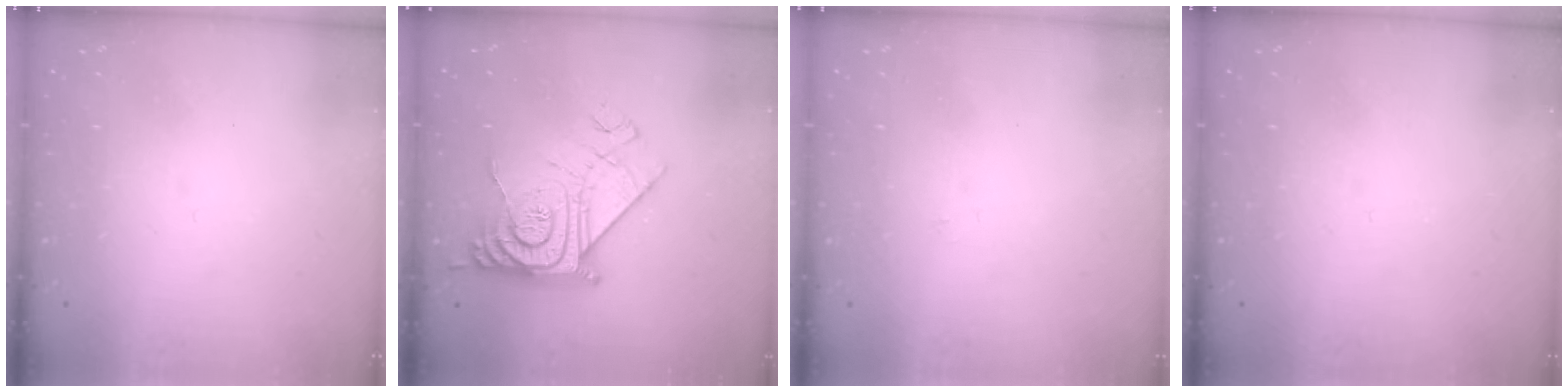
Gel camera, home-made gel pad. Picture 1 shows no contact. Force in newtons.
{"total": 16.0, "press": 15.9, "slide": 1.3}
{"total": 2.2, "press": 2.2, "slide": 0.3}
{"total": 0.0}